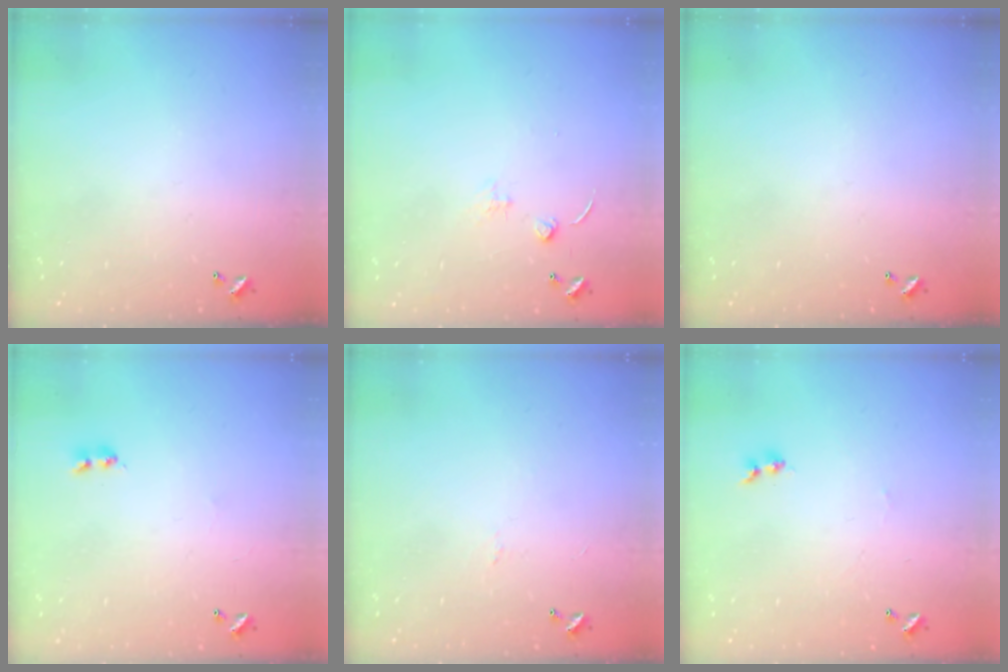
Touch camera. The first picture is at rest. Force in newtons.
{"total": 0.9, "press": 0.9, "slide": 0.3}
{"total": 0.0}
{"total": 2.2, "press": 2.1, "slide": 0.6}
{"total": 0.0}
{"total": 1.1, "press": 0.9, "slide": 0.5}